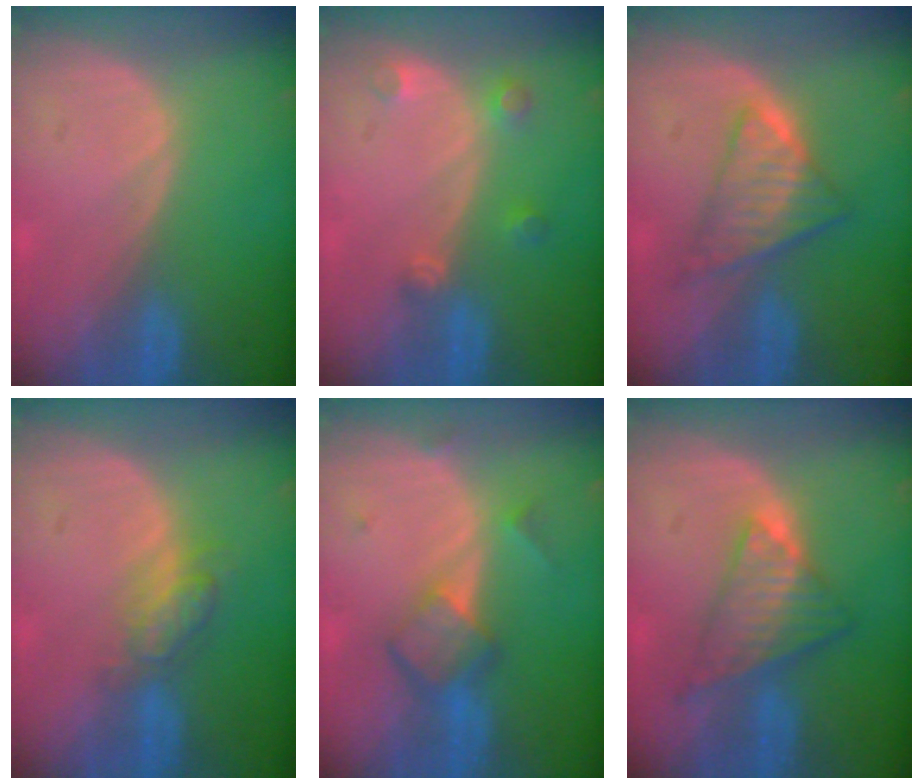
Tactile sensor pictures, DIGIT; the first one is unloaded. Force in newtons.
{"total": 2.6, "press": 2.6, "slide": 0.2}
{"total": 6.3, "press": 5.7, "slide": 2.7}
{"total": 4.9, "press": 4.3, "slide": 2.3}
{"total": 5.9, "press": 5.0, "slide": 3.2}
{"total": 7.2, "press": 6.7, "slide": 2.7}